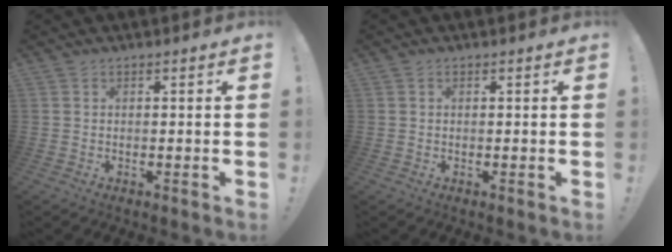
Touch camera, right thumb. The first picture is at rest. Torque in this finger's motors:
{"motor_torque": [-0.21, 0.00, 0.02, -0.17, 0.05]}